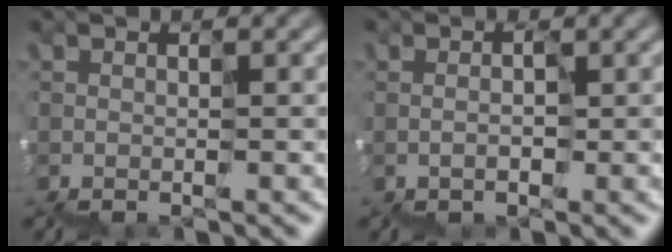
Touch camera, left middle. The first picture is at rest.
{"total": 0.0}